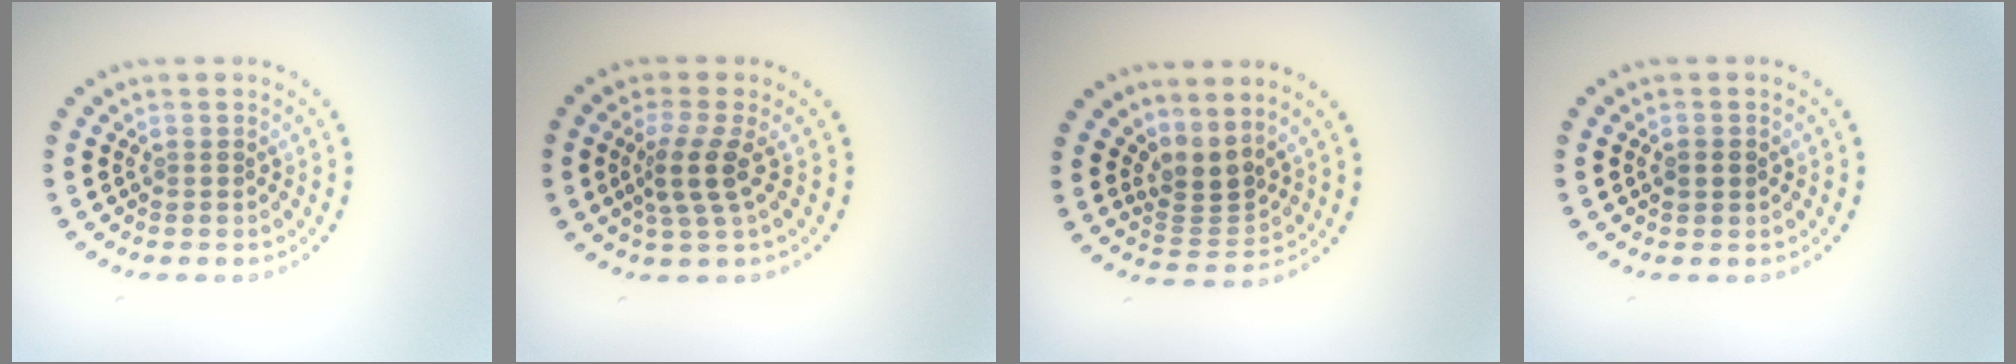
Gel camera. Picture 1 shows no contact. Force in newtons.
{"total": 3.0, "press": 2.3, "slide": 2.0}
{"total": 2.8, "press": 2.0, "slide": 2.0}
{"total": 1.4, "press": 1.4, "slide": 0.1}